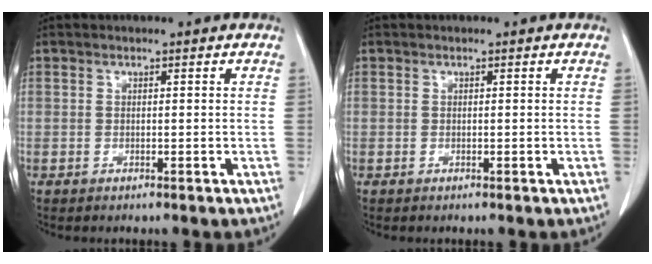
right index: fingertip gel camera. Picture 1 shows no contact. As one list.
[{"total": 0.0}]